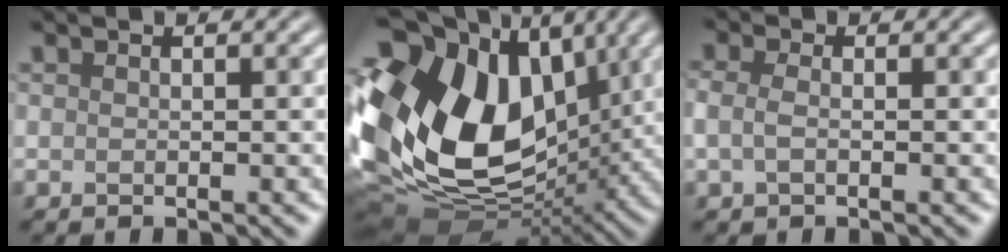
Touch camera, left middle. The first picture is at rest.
{"total": 19.0, "force": [2.6, 12.5, 14.0], "torque": [-0.296, -0.003, 0.052]}
{"total": 1.6, "force": [-0.2, 0.8, 1.3], "torque": [-0.035, 0.003, -0.010]}